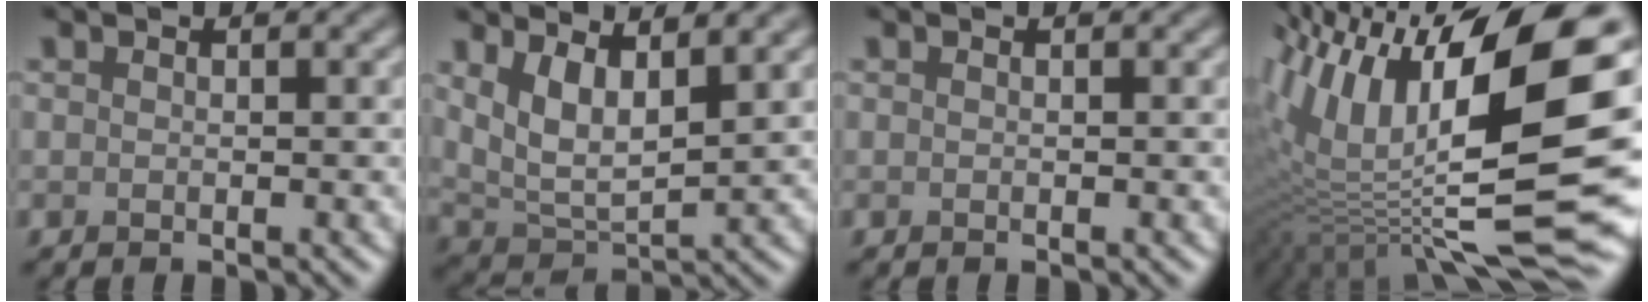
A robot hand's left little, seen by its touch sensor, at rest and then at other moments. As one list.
[{"total": 5.0, "force": [2.4, 2.0, 3.8], "torque": [-0.085, -0.011, 0.050]}, {"total": 0.0}, {"total": 16.7, "force": [2.5, 7.0, 15.0], "torque": [-0.280, 0.016, 0.034]}]